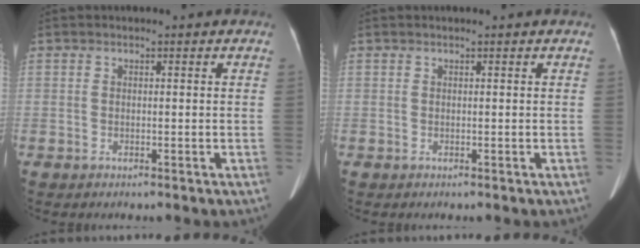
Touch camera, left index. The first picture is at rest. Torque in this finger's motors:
{"motor_torque": [-0.14, -0.05, -0.25, -0.17]}